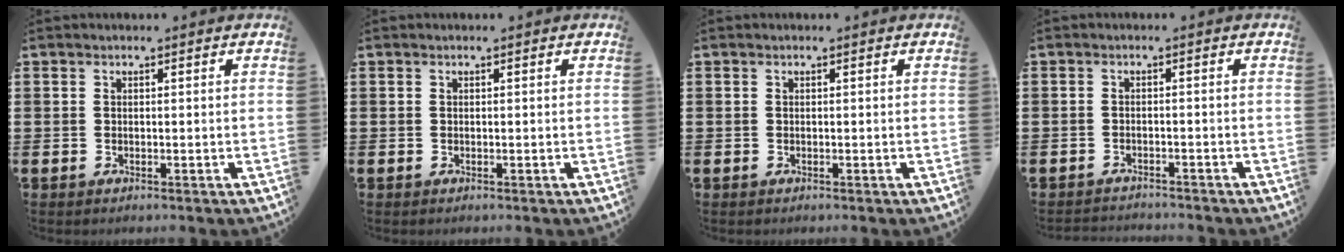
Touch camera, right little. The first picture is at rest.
{"total": 0.0}
{"total": 0.0}
{"total": 1.4, "force": [-1.4, 0.0, -0.2], "torque": [-0.001, 0.004, -0.030]}